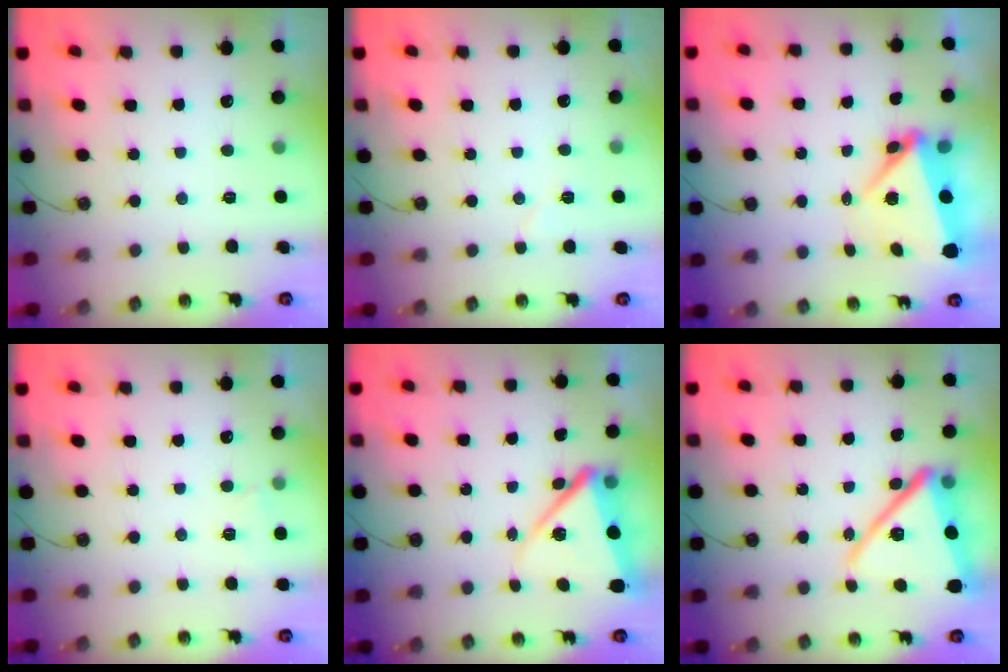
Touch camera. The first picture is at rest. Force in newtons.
{"total": 4.4, "press": 3.9, "slide": 1.9}
{"total": 6.5, "press": 6.3, "slide": 1.7}
{"total": 3.9, "press": 2.8, "slide": 2.8}
{"total": 10.4, "press": 10.2, "slide": 1.9}
{"total": 19.7, "press": 19.6, "slide": 1.8}